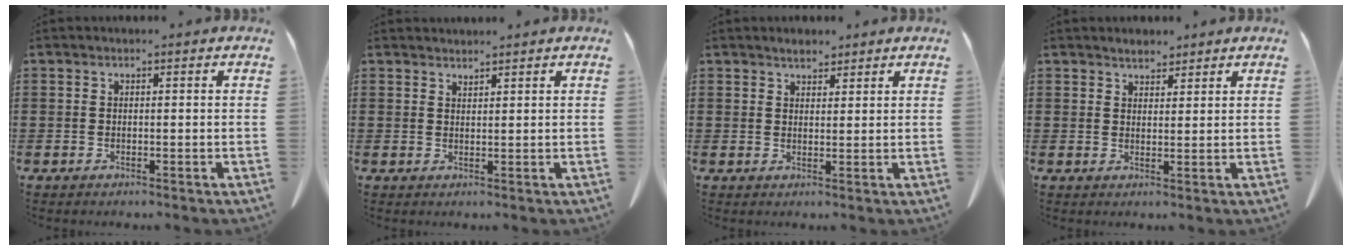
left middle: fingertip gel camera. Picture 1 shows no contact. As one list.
[{"total": 1.5, "force": [1.5, 0.0, 0.0], "torque": [-0.002, 0.002, 0.029]}, {"total": 2.1, "force": [2.0, 0.6, 0.3], "torque": [-0.009, 0.003, 0.039]}, {"total": 2.4, "force": [2.3, 0.7, 0.1], "torque": [-0.008, 0.002, 0.043]}]